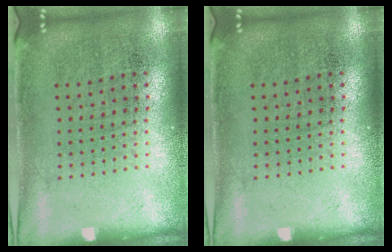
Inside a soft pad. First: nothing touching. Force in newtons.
{"total": 0.0}